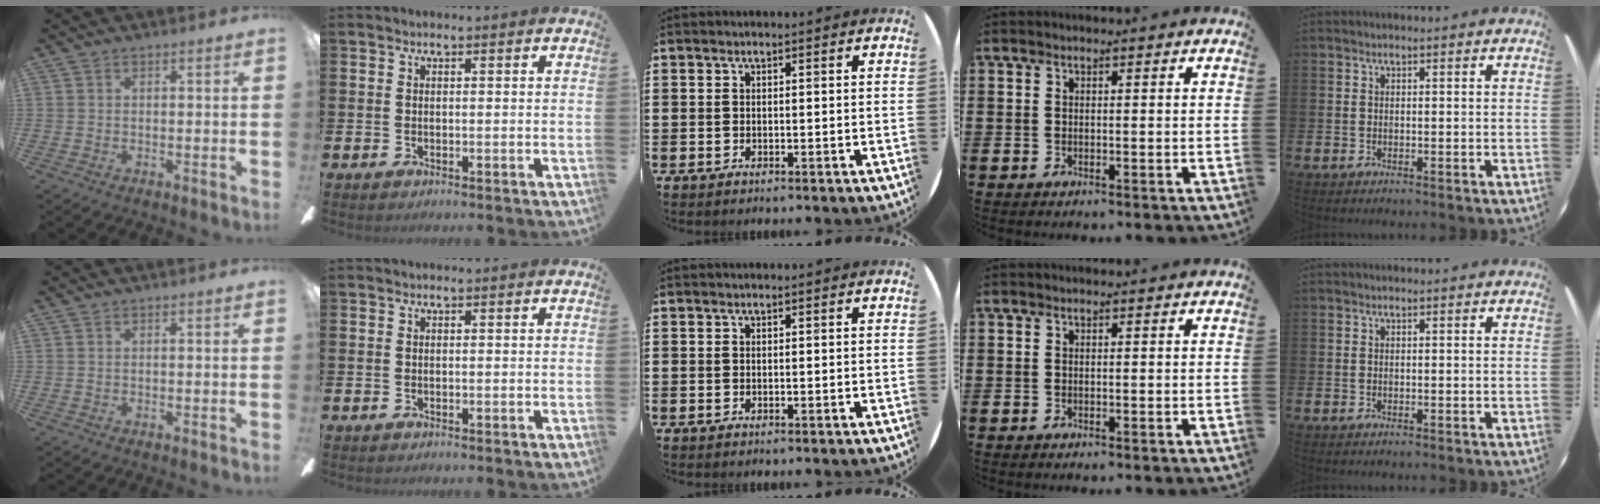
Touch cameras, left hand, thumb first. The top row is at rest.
{}